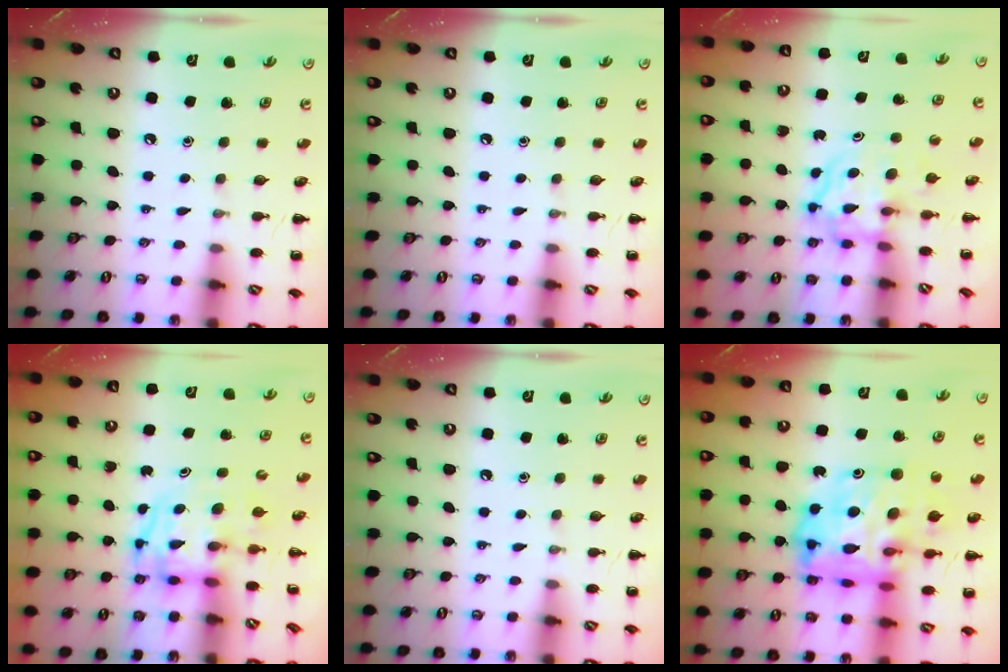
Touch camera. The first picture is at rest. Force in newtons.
{"total": 0.0}
{"total": 3.8, "press": 3.8, "slide": 0.5}
{"total": 3.8, "press": 3.7, "slide": 0.5}
{"total": 0.0}
{"total": 19.0, "press": 18.2, "slide": 5.6}